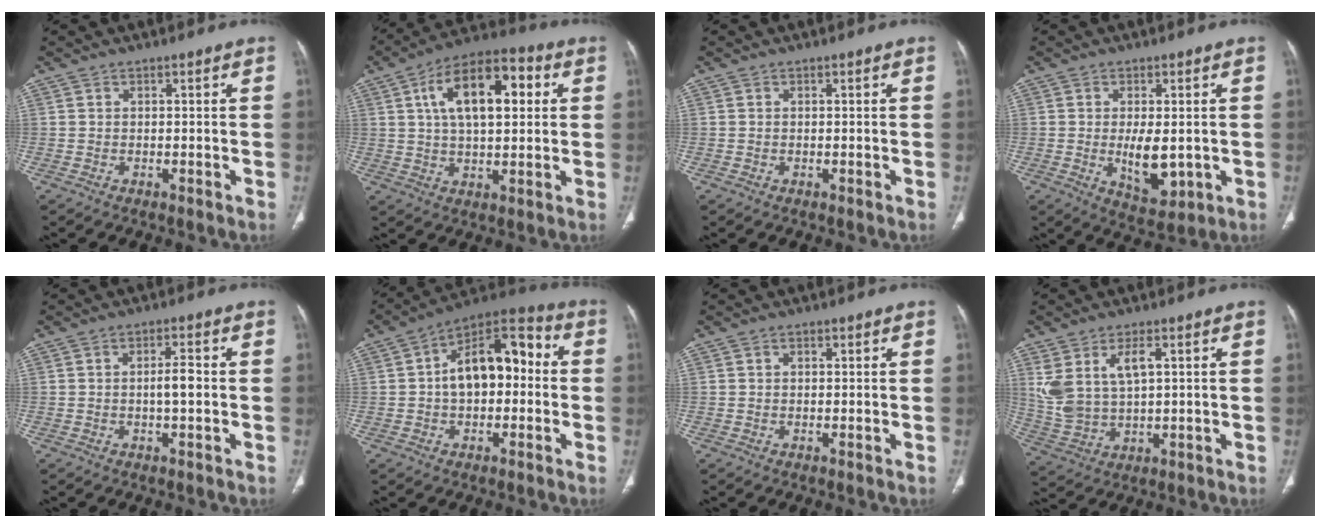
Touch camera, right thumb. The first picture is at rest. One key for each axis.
{"total": 16.1, "fx": 4.3, "fy": 7.9, "fz": 13.3, "tx": -0.202, "ty": 0.016, "tz": 0.065}
{"total": 0.0}
{"total": 8.1, "fx": -0.7, "fy": 3.8, "fz": 7.1, "tx": -0.100, "ty": -0.017, "tz": 0.002}
{"total": 3.7, "fx": -0.3, "fy": 1.1, "fz": 3.5, "tx": -0.064, "ty": 0.006, "tz": -0.007}
{"total": 15.3, "fx": 0.6, "fy": 9.0, "fz": 12.3, "tx": -0.159, "ty": 0.047, "tz": -0.005}
{"total": 0.9, "fx": 0.4, "fy": 0.7, "fz": 0.5, "tx": -0.004, "ty": 0.000, "tz": 0.005}
{"total": 9.6, "fx": 3.2, "fy": 4.9, "fz": 7.6, "tx": -0.157, "ty": -0.011, "tz": 0.076}